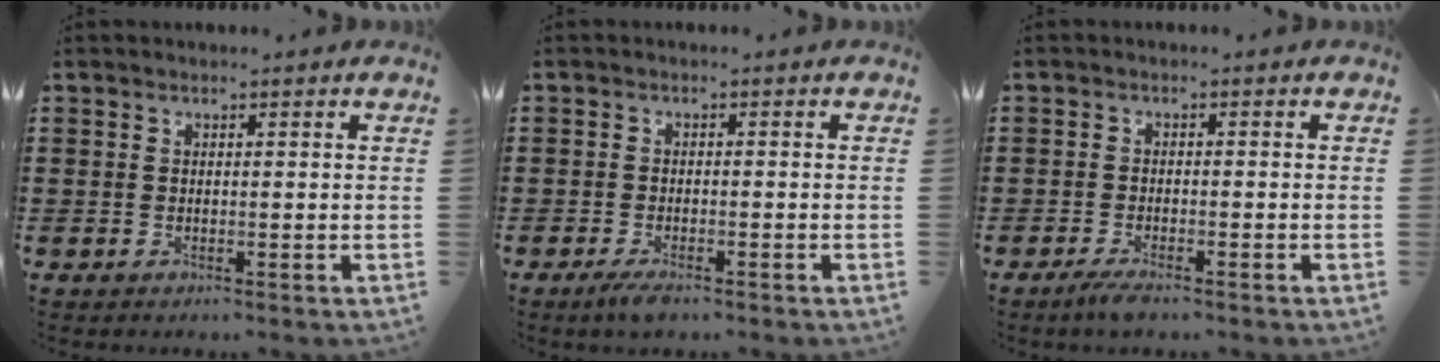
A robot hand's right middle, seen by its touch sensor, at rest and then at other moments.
{"total": 2.0, "force": [-1.4, 0.4, 1.3], "torque": [-0.030, -0.004, -0.028]}
{"total": 2.0, "force": [-1.6, 0.2, 1.2], "torque": [-0.029, -0.004, -0.030]}